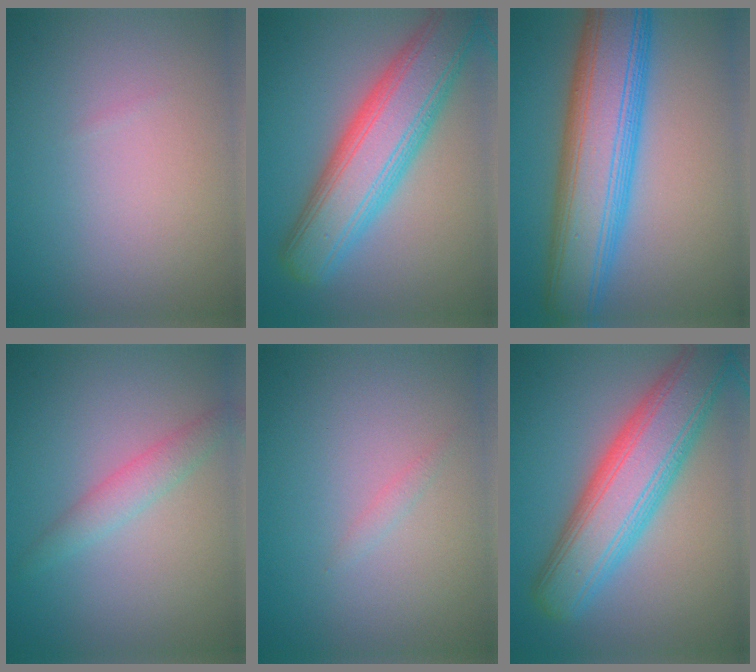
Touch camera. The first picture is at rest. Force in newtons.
{"total": 9.0, "press": 9.0, "slide": 0.2}
{"total": 10.6, "press": 10.6, "slide": 0.3}
{"total": 2.0, "press": 2.0, "slide": 0.0}
{"total": 0.6, "press": 0.6, "slide": 0.1}
{"total": 9.0, "press": 9.0, "slide": 0.2}